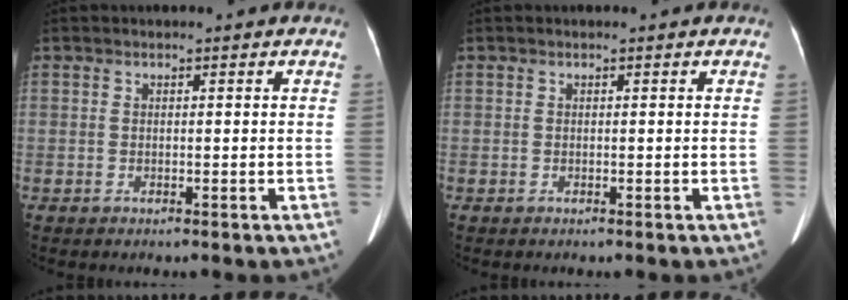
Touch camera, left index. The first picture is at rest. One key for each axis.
{"total": 0.0}